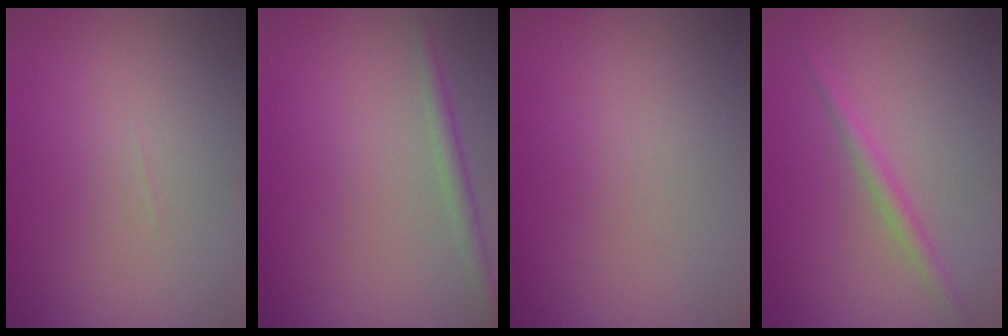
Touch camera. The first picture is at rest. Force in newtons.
{"total": 1.6, "press": 1.6, "slide": 0.0}
{"total": 0.0}
{"total": 1.7, "press": 1.7, "slide": 0.1}